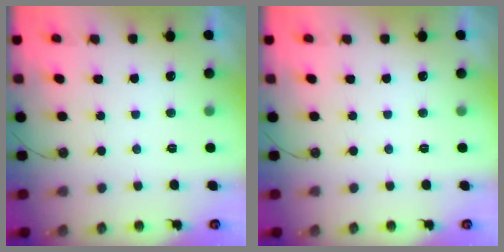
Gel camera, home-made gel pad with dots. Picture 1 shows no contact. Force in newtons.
{"total": 0.0}